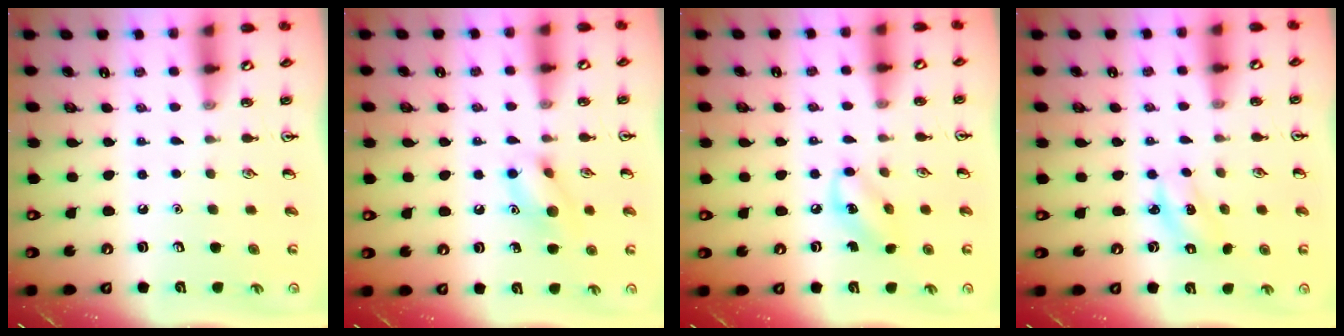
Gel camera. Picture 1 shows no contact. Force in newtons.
{"total": 9.4, "press": 9.4, "slide": 0.9}
{"total": 5.7, "press": 5.6, "slide": 0.6}
{"total": 2.2, "press": 2.1, "slide": 0.5}